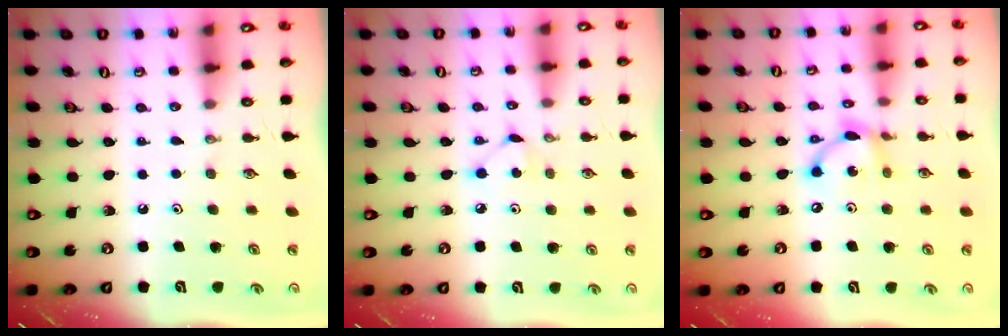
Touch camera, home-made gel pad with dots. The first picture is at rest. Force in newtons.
{"total": 3.7, "press": 3.7, "slide": 0.3}
{"total": 9.9, "press": 9.9, "slide": 0.5}